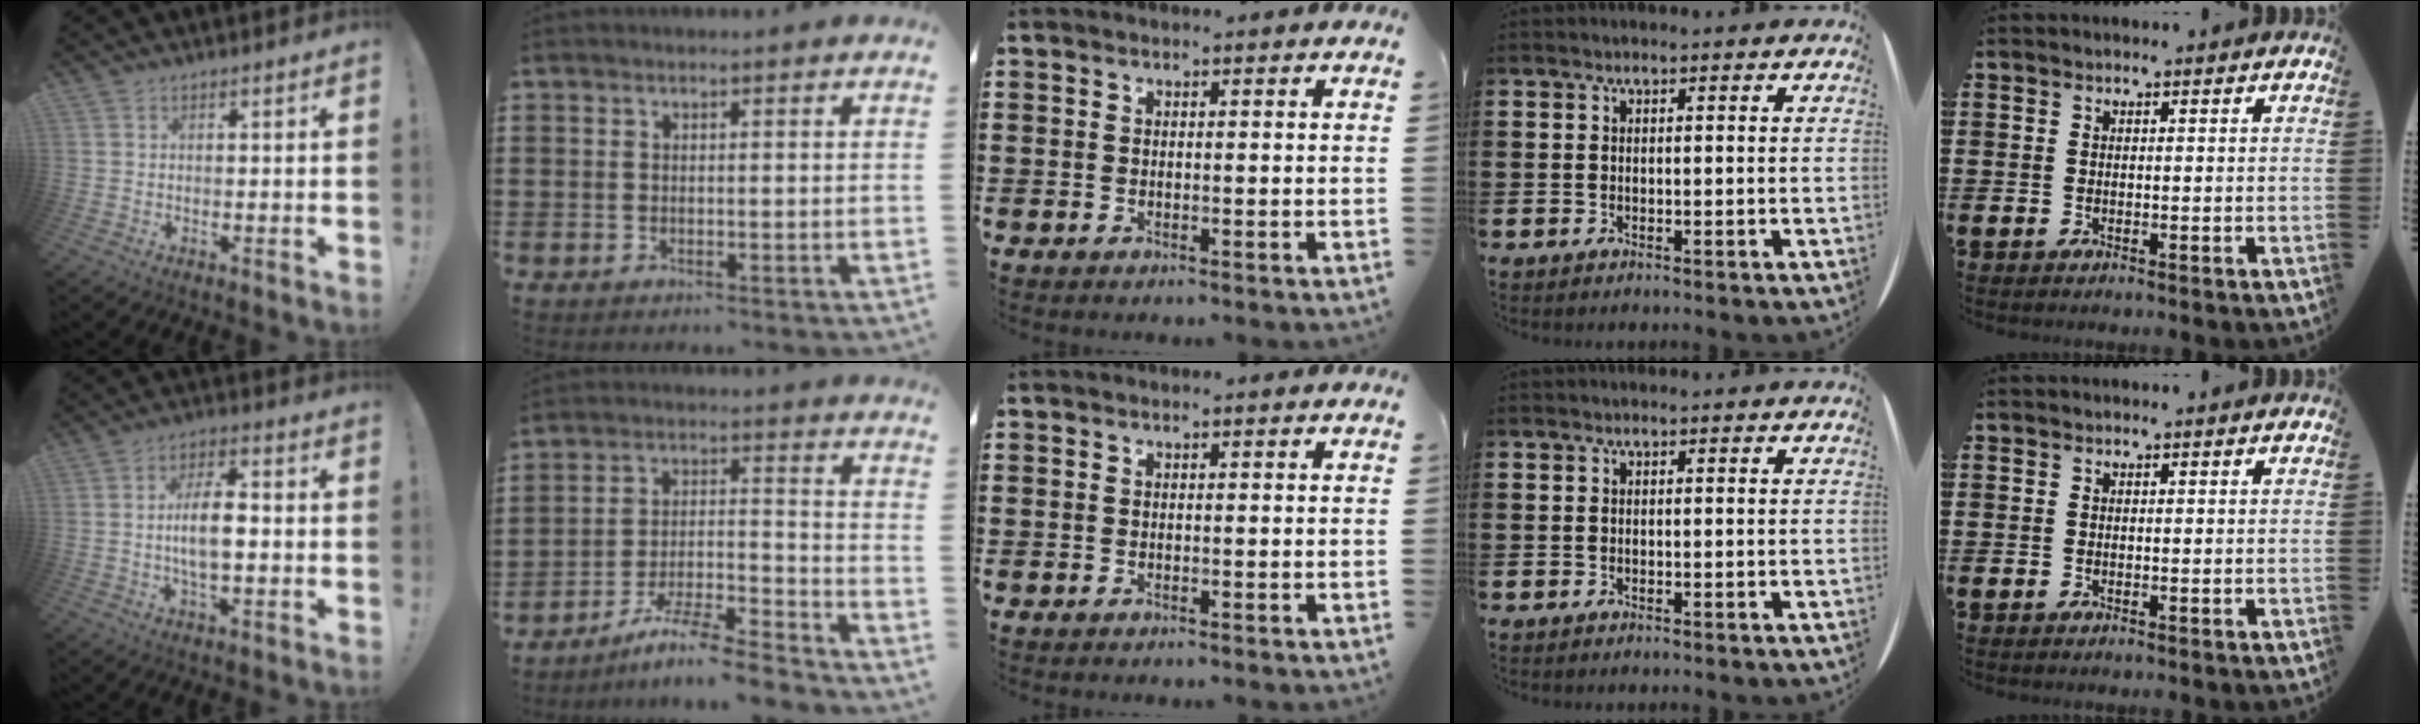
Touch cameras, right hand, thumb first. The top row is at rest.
{"thumb": {"total": 9.7, "force": [-0.9, 4.2, 8.7], "torque": [-0.158, 0.006, -0.022]}, "index": {"total": 8.4, "force": [-7.6, 0.0, 3.7], "torque": [-0.065, 0.005, -0.146]}}